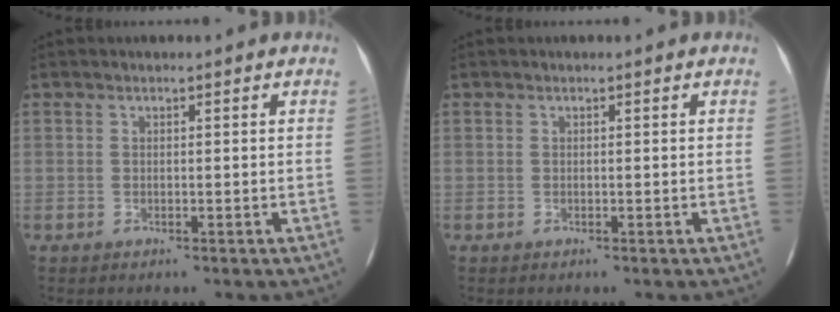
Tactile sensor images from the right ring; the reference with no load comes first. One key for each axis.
{"total": 0.0}